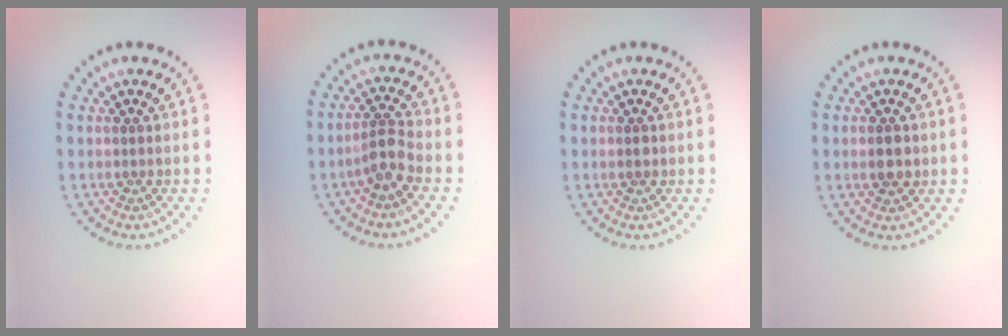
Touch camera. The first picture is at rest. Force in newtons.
{"total": 2.5, "press": 1.9, "slide": 1.5}
{"total": 0.9, "press": 0.9, "slide": 0.1}
{"total": 2.0, "press": 2.0, "slide": 0.1}